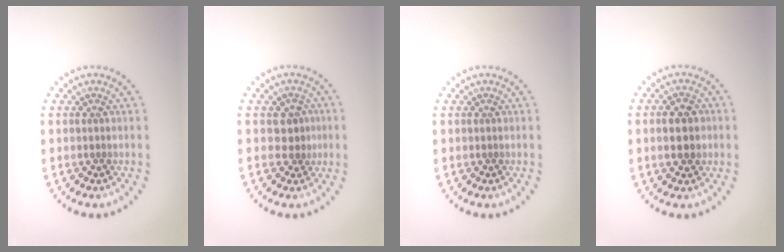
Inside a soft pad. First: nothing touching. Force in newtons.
{"total": 1.9, "press": 1.6, "slide": 0.9}
{"total": 0.0}
{"total": 3.9, "press": 3.9, "slide": 0.2}